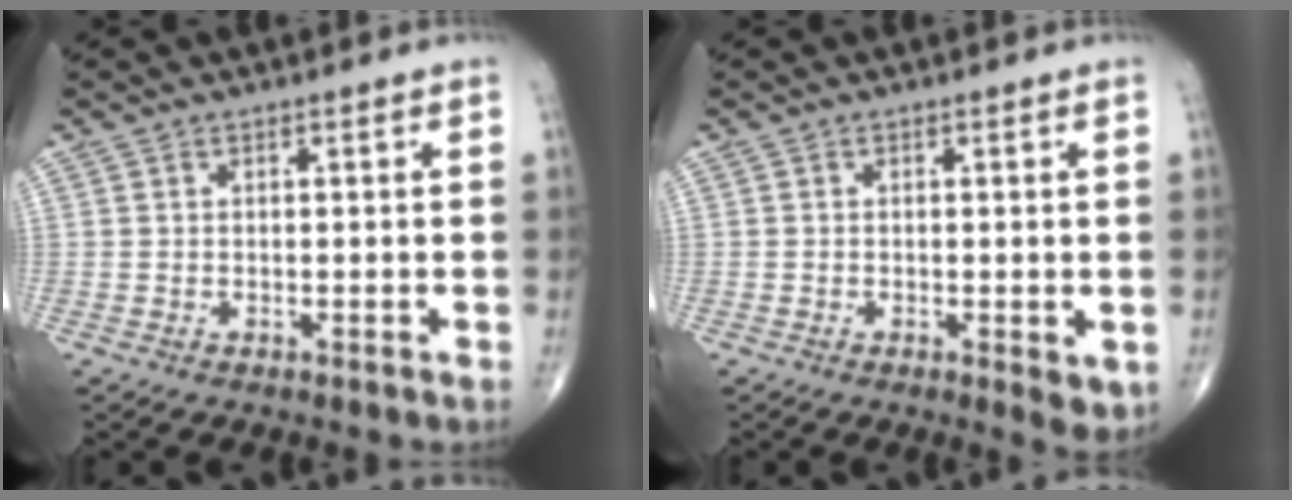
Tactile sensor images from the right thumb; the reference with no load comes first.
{"total": 3.2, "force": [-0.7, 1.2, 2.9], "torque": [-0.037, -0.009, -0.009]}